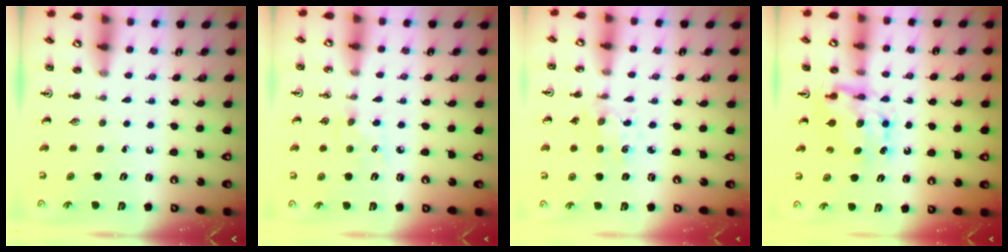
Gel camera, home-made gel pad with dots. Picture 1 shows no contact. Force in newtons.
{"total": 6.2, "press": 6.1, "slide": 0.7}
{"total": 1.9, "press": 1.9, "slide": 0.3}
{"total": 8.2, "press": 8.2, "slide": 0.8}